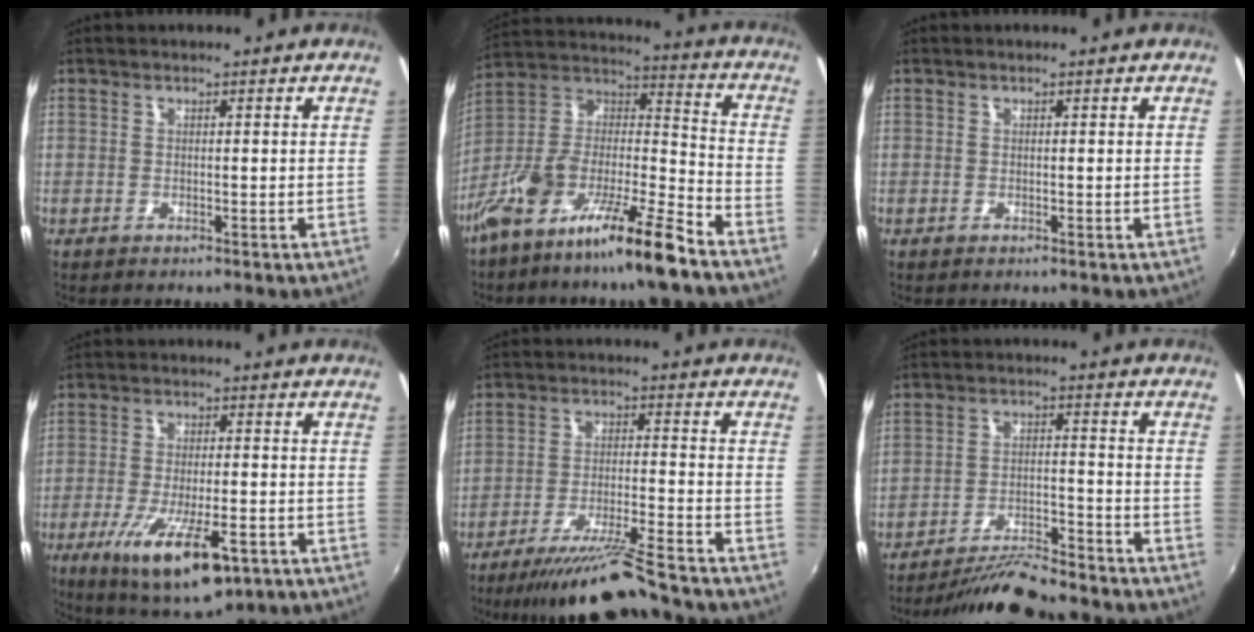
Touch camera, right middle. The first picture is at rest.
{"total": 17.3, "force": [-12.0, 2.4, 12.2], "torque": [-0.219, 0.004, -0.224]}
{"total": 0.0}
{"total": 14.5, "force": [-6.9, 4.4, 12.0], "torque": [-0.231, -0.045, -0.107]}
{"total": 12.3, "force": [-11.0, -0.7, 5.5], "torque": [-0.116, -0.017, -0.186]}
{"total": 11.4, "force": [-10.5, 1.3, 4.1], "torque": [-0.094, -0.008, -0.172]}